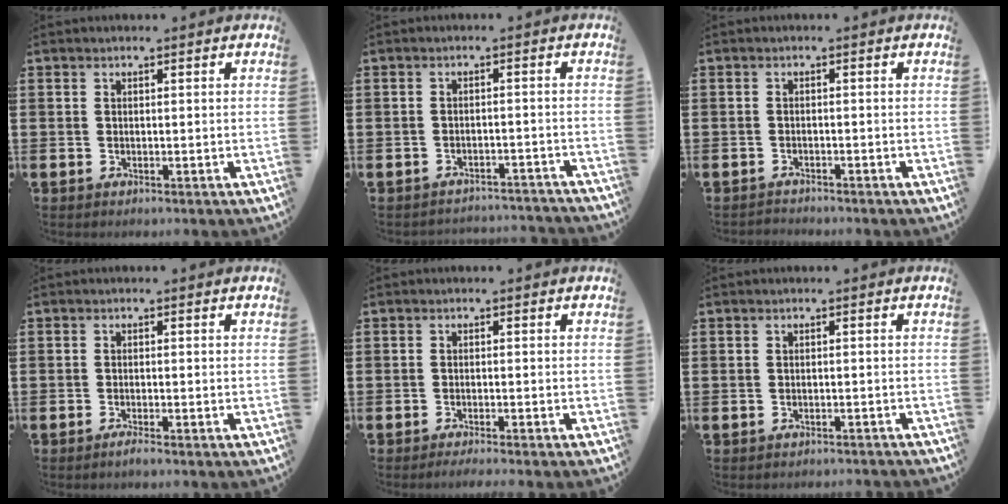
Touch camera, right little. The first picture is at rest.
{"total": 1.9, "force": [-1.9, 0.0, 0.0], "torque": [-0.005, 0.003, -0.042]}
{"total": 1.0, "force": [-1.0, 0.0, -0.1], "torque": [-0.001, 0.001, -0.020]}
{"total": 1.1, "force": [-0.7, 0.1, 0.8], "torque": [-0.014, -0.004, -0.012]}
{"total": 1.0, "force": [-0.8, -0.2, 0.4], "torque": [-0.006, -0.002, -0.016]}
{"total": 0.7, "force": [-0.7, 0.0, 0.0], "torque": [-0.002, -0.001, -0.015]}